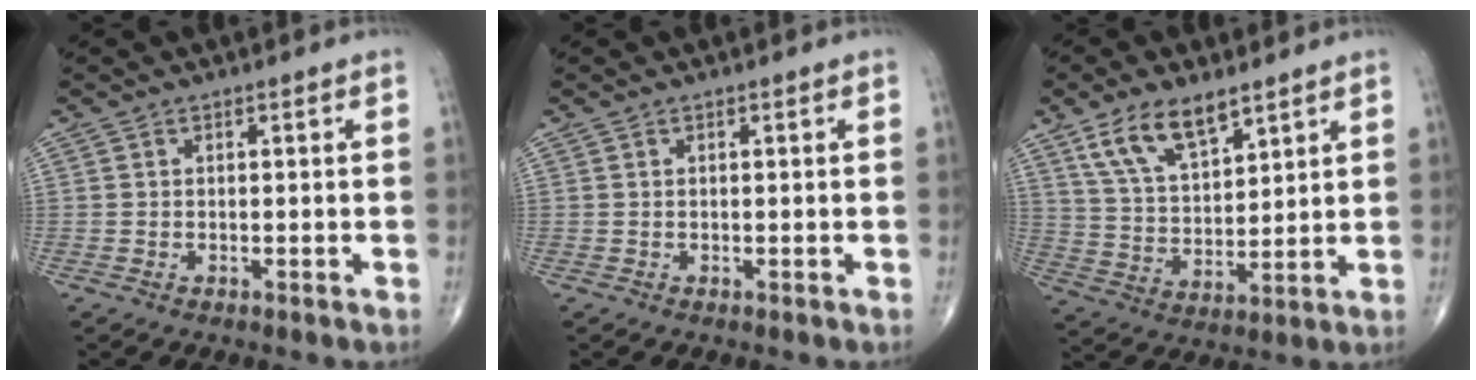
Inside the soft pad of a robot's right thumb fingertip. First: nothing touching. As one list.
[{"total": 0.0}, {"total": 11.6, "force": [7.3, 5.3, 7.3], "torque": [-0.119, -0.034, 0.147]}]